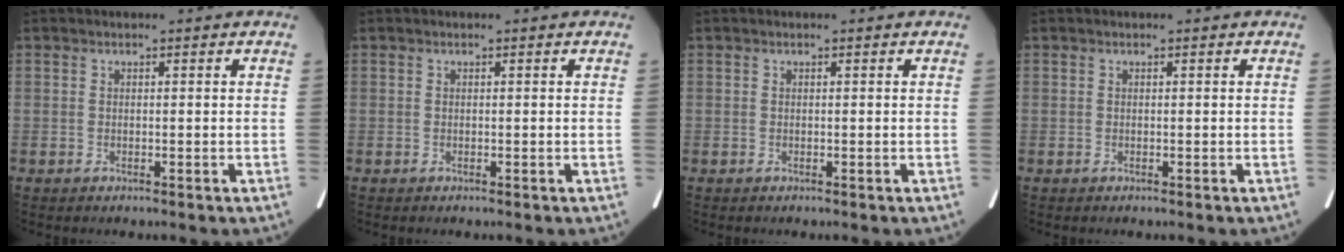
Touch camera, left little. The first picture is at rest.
{"total": 0.0}
{"total": 0.0}
{"total": 0.0}